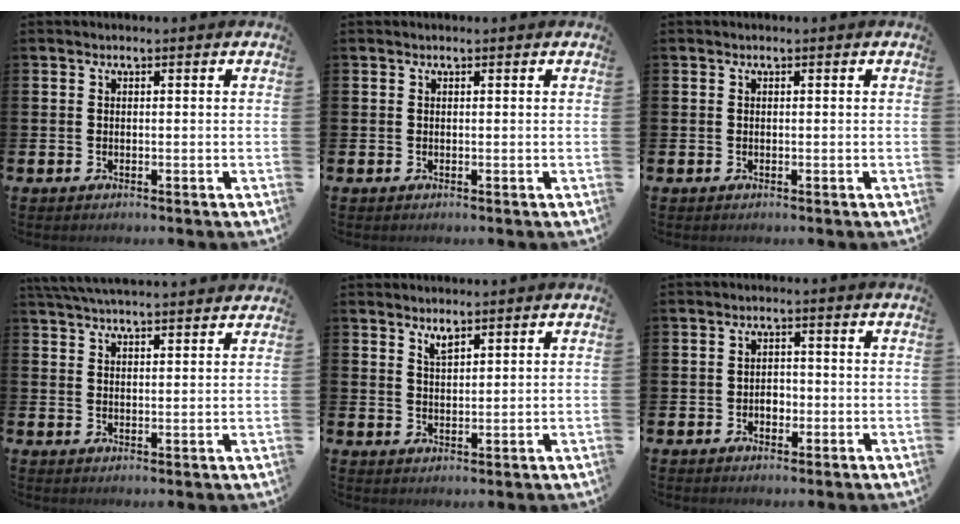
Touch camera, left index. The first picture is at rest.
{"total": 0.0}
{"total": 0.0}
{"total": 4.6, "force": [4.5, 0.2, 0.9], "torque": [-0.037, -0.015, 0.085]}
{"total": 2.6, "force": [2.4, 0.7, 0.9], "torque": [-0.012, -0.008, 0.040]}
{"total": 1.9, "force": [-0.7, 1.5, 1.0], "torque": [-0.011, 0.001, -0.017]}